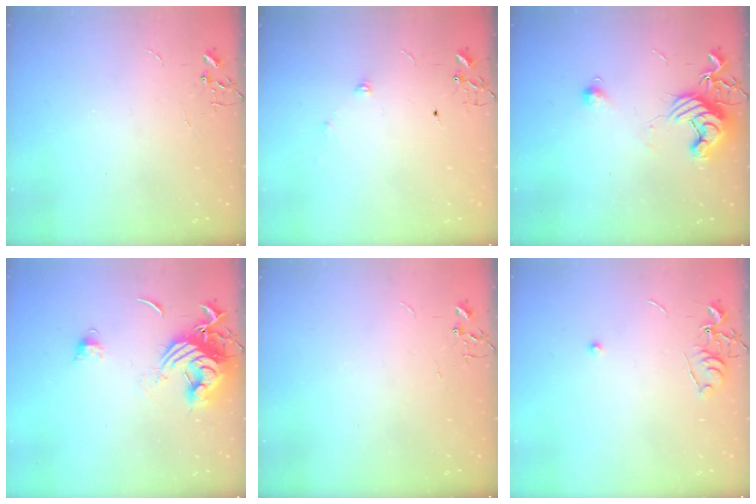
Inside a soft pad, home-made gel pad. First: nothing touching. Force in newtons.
{"total": 5.5, "press": 5.4, "slide": 0.9}
{"total": 11.3, "press": 11.3, "slide": 0.9}
{"total": 13.5, "press": 13.4, "slide": 1.5}
{"total": 0.0}
{"total": 6.0, "press": 6.0, "slide": 0.7}